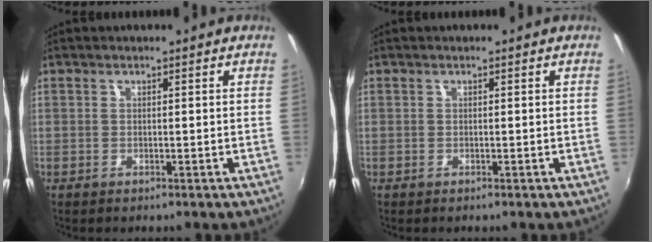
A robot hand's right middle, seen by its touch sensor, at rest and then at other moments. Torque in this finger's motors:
{"motor_torque": [0.10, -0.23, 0.03, 0.00]}